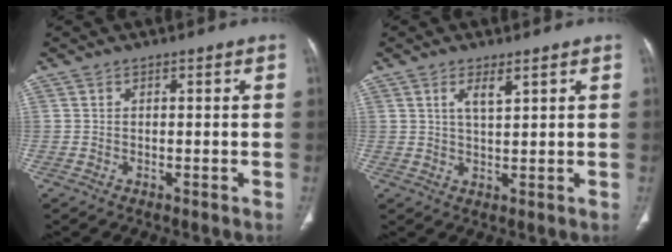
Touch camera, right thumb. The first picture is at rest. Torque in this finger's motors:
{"motor_torque": [-0.30, 0.21, 0.27, 0.58, 0.07]}